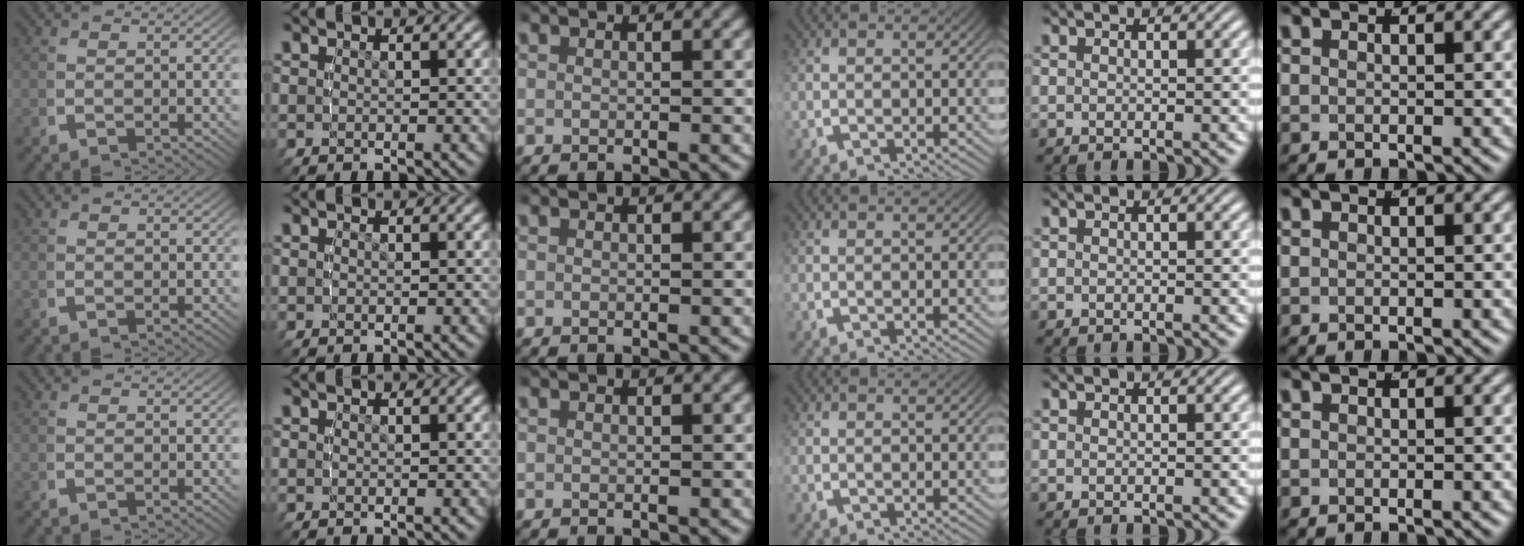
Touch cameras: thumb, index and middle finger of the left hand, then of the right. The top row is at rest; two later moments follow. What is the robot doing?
{"motion": "lift_and_place", "object": "tape"}